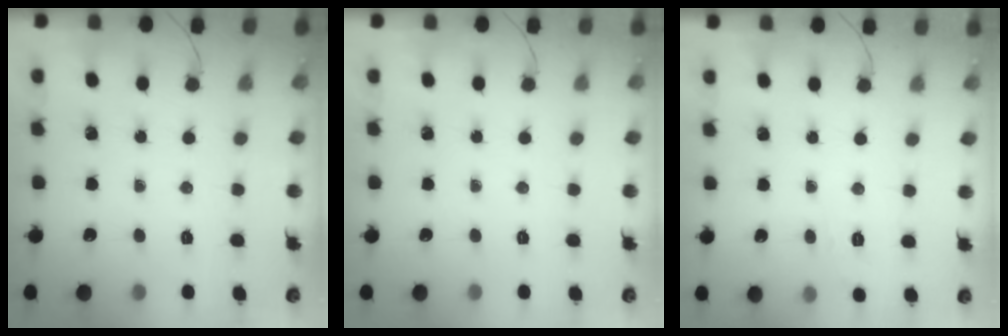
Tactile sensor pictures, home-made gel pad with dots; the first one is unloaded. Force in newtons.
{"total": 0.0}
{"total": 3.5, "press": 3.1, "slide": 1.7}